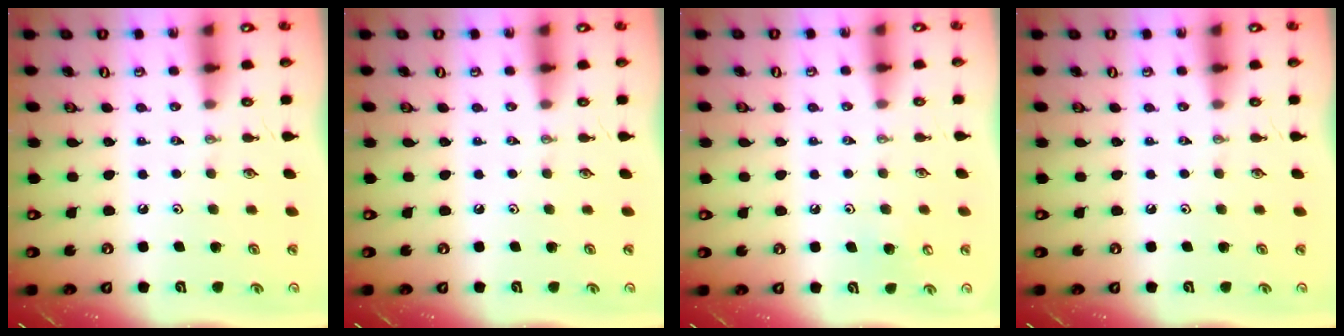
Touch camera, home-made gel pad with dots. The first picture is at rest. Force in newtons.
{"total": 0.0}
{"total": 5.4, "press": 5.4, "slide": 0.5}
{"total": 0.0}